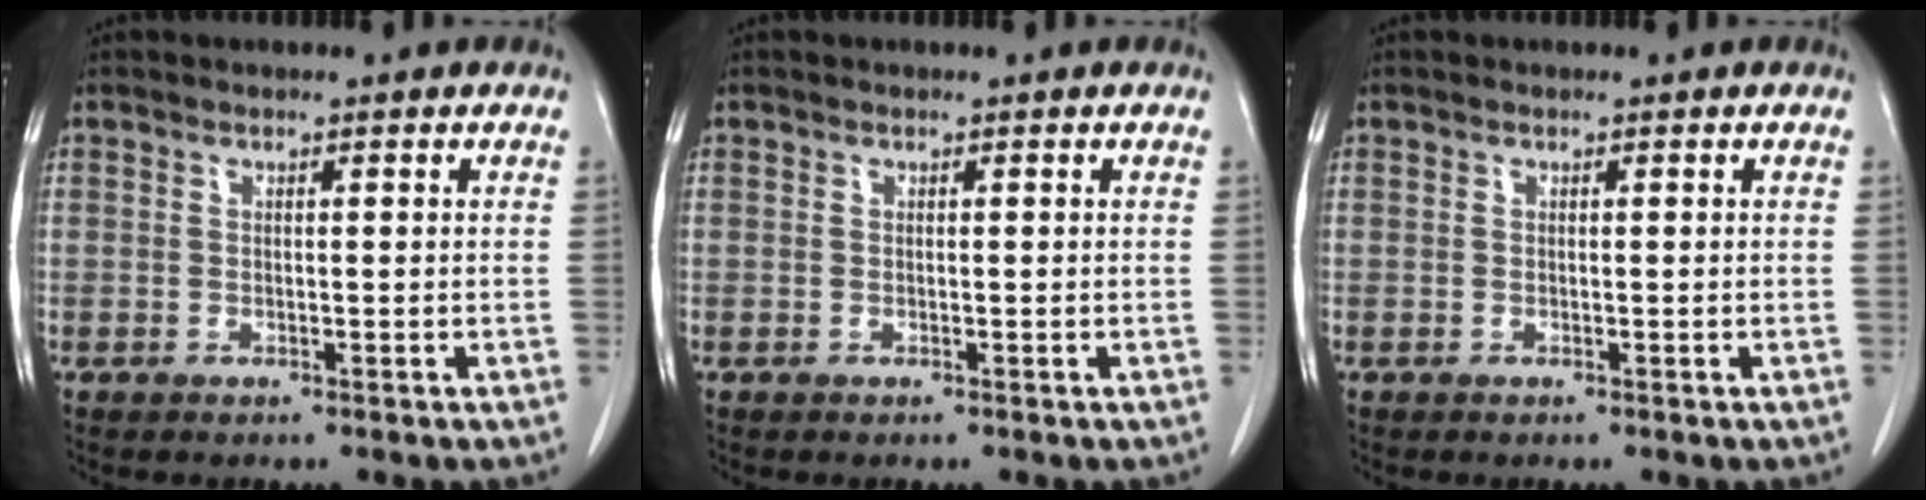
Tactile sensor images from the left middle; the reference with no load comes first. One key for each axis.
{"total": 0.0}
{"total": 0.0}